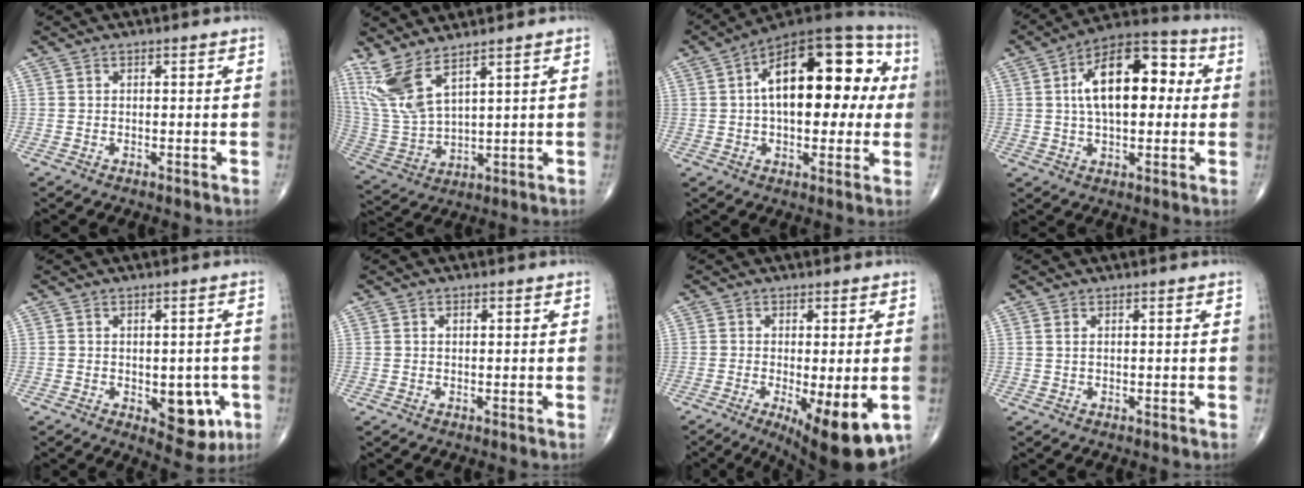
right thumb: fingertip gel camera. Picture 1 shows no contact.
{"total": 10.0, "force": [6.6, 2.7, 6.9], "torque": [-0.161, -0.036, 0.159]}
{"total": 23.2, "force": [3.7, 11.7, 19.6], "torque": [-0.267, 0.036, 0.044]}
{"total": 16.9, "force": [2.6, 8.8, 14.3], "torque": [-0.211, 0.029, 0.034]}
{"total": 8.5, "force": [-2.4, 4.7, 6.6], "torque": [-0.044, 0.002, -0.020]}
{"total": 0.8, "force": [0.3, 0.5, 0.5], "torque": [-0.010, 0.001, 0.005]}
{"total": 13.0, "force": [-4.5, 4.1, 11.5], "torque": [-0.148, -0.019, -0.056]}
{"total": 0.7, "force": [0.4, 0.2, 0.5], "torque": [-0.013, 0.005, 0.009]}